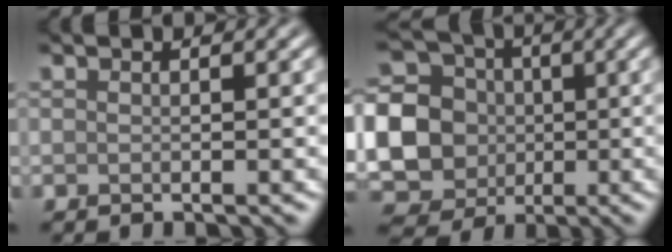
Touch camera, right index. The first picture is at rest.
{"total": 18.5, "force": [-1.0, 17.6, 5.9], "torque": [-0.171, -0.004, -0.057]}